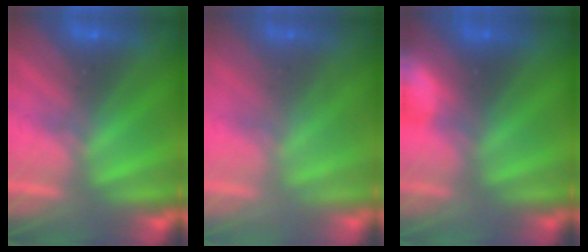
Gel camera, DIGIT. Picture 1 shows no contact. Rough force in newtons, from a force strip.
{"total": 2.1}
{"total": 8.6}